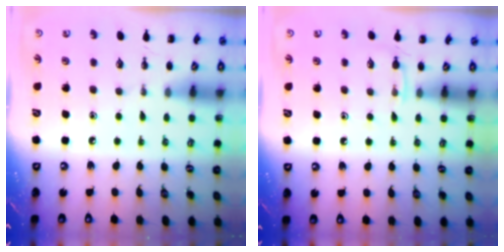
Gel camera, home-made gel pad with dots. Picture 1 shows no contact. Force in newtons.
{"total": 4.3, "press": 4.1, "slide": 1.4}